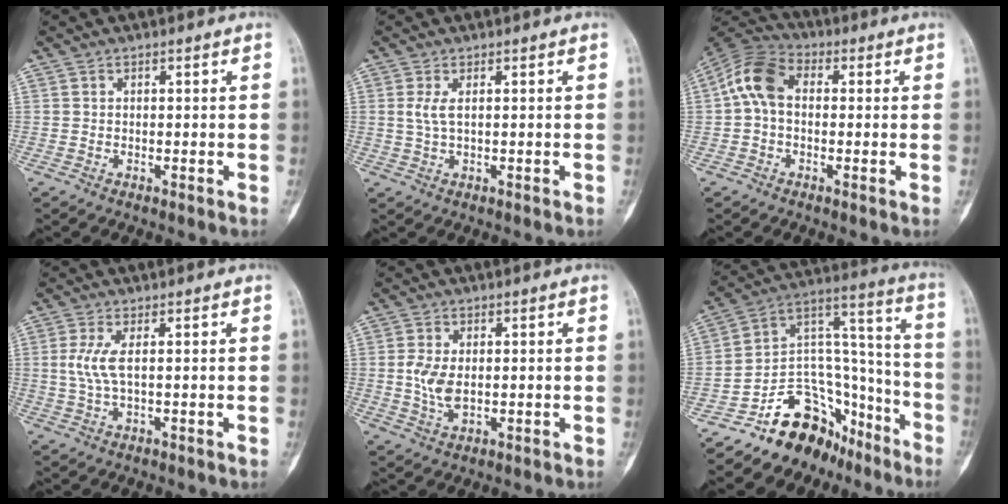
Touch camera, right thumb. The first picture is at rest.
{"total": 2.6, "force": [0.7, 0.8, 2.4], "torque": [-0.063, 0.001, 0.021]}
{"total": 9.1, "force": [0.5, 6.2, 6.7], "torque": [-0.124, 0.027, -0.005]}
{"total": 4.5, "force": [0.7, 1.2, 4.3], "torque": [-0.118, -0.002, 0.017]}
{"total": 5.4, "force": [0.1, 3.0, 4.5], "torque": [-0.098, -0.005, 0.004]}
{"total": 18.4, "force": [-13.0, 11.0, 6.9], "torque": [-0.047, 0.152, -0.216]}